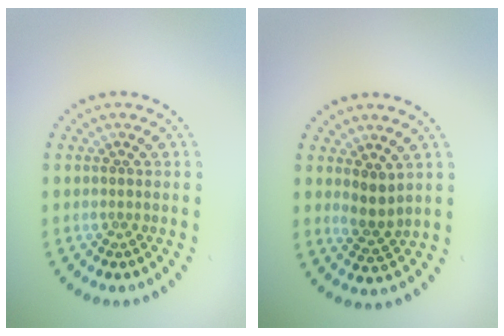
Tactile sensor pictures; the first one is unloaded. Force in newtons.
{"total": 2.2, "press": 2.0, "slide": 1.0}